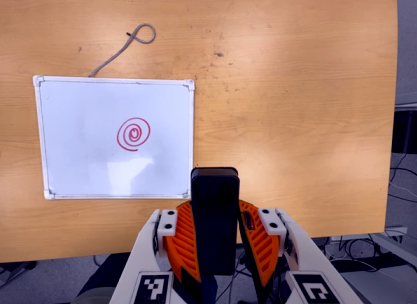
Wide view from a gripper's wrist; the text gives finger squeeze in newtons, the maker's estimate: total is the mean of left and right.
{"total": 8.4, "left": 7.0, "right": 9.9}